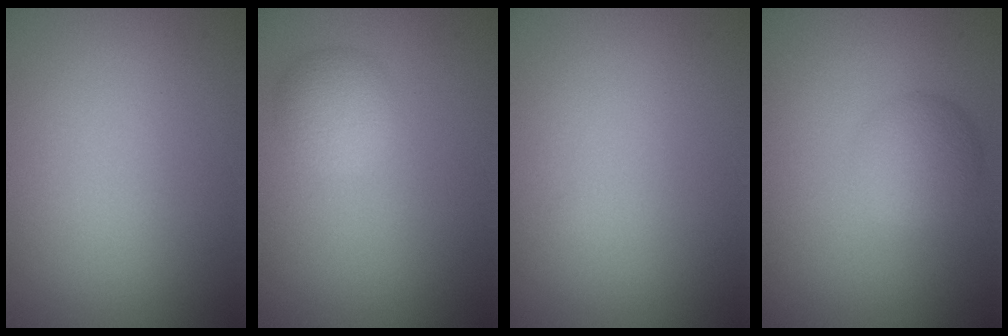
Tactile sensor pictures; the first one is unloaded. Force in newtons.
{"total": 2.4, "press": 2.4, "slide": 0.1}
{"total": 0.0}
{"total": 2.9, "press": 2.9, "slide": 0.2}